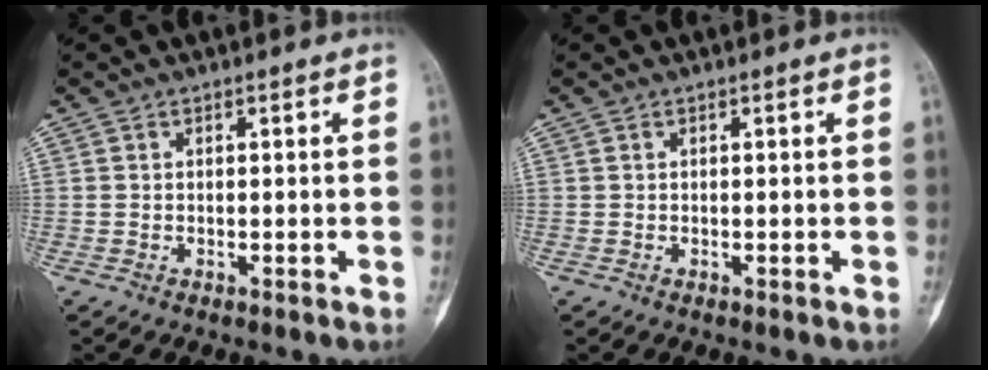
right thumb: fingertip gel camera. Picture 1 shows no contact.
{"total": 0.0}